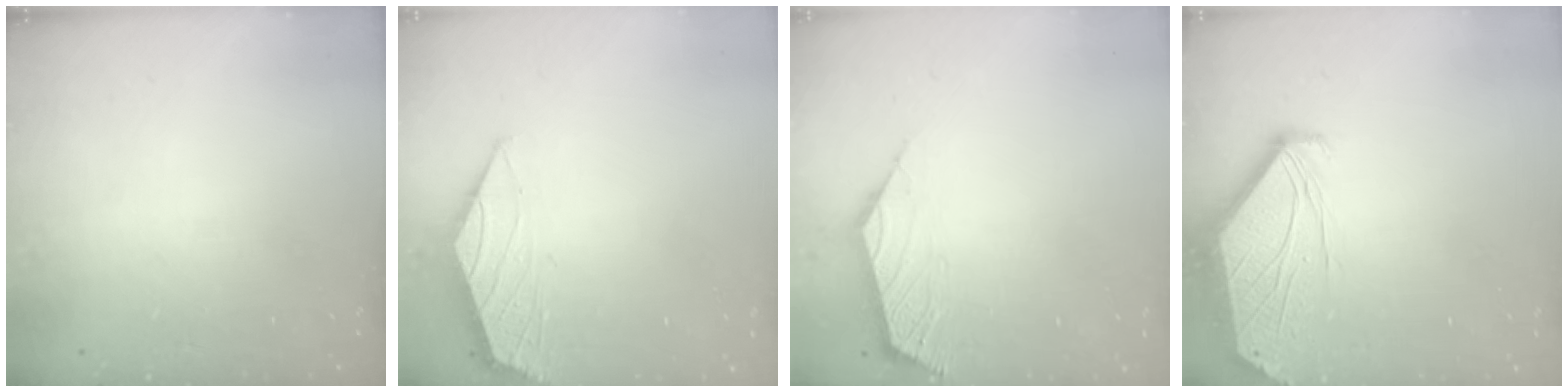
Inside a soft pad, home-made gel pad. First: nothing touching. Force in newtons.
{"total": 1.5, "press": 1.4, "slide": 0.5}
{"total": 3.0, "press": 2.9, "slide": 0.6}
{"total": 1.6, "press": 1.5, "slide": 0.5}